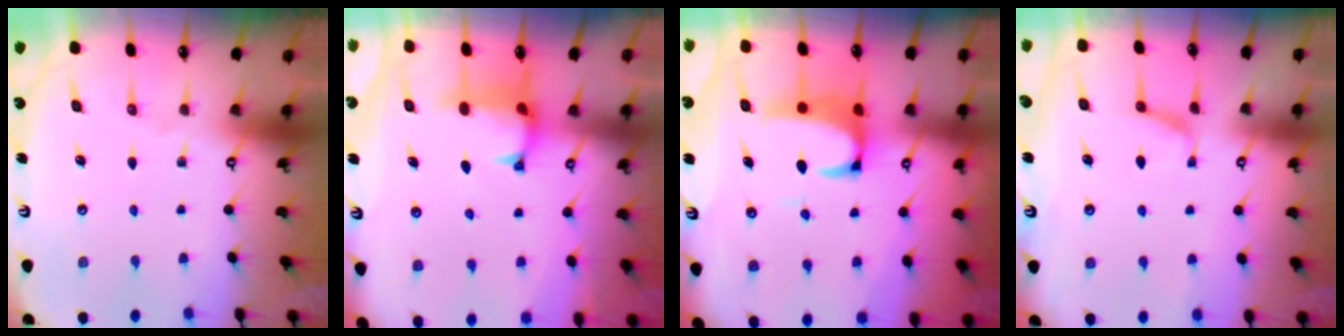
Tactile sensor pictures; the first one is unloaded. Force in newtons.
{"total": 1.2, "press": 0.9, "slide": 0.8}
{"total": 3.1, "press": 2.9, "slide": 1.1}
{"total": 2.3, "press": 2.0, "slide": 1.1}